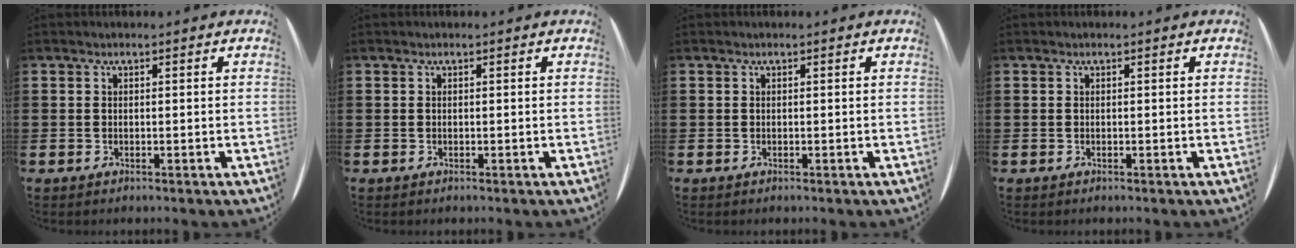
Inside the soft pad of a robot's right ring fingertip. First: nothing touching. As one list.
[{"total": 0.0}, {"total": 0.0}, {"total": 0.0}]